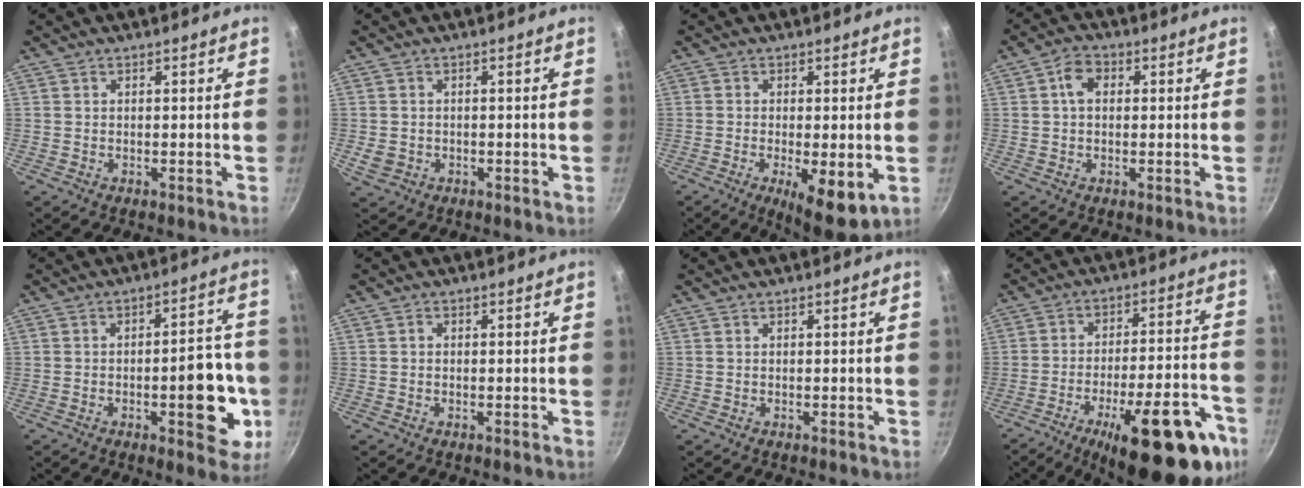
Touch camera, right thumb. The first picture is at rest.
{"total": 3.1, "force": [-0.7, 2.6, 1.5], "torque": [-0.027, 0.003, -0.005]}
{"total": 8.7, "force": [-2.3, 2.6, 8.0], "torque": [-0.119, -0.009, -0.026]}
{"total": 4.3, "force": [0.7, 3.2, 2.9], "torque": [-0.041, 0.010, 0.002]}
{"total": 13.8, "force": [-3.6, 6.0, 11.9], "torque": [-0.103, 0.025, -0.046]}
{"total": 0.5, "force": [-0.1, 0.4, 0.3], "torque": [-0.003, 0.004, -0.003]}
{"total": 0.0}
{"total": 25.5, "force": [-13.3, 8.6, 20.0], "torque": [-0.232, 0.054, -0.188]}